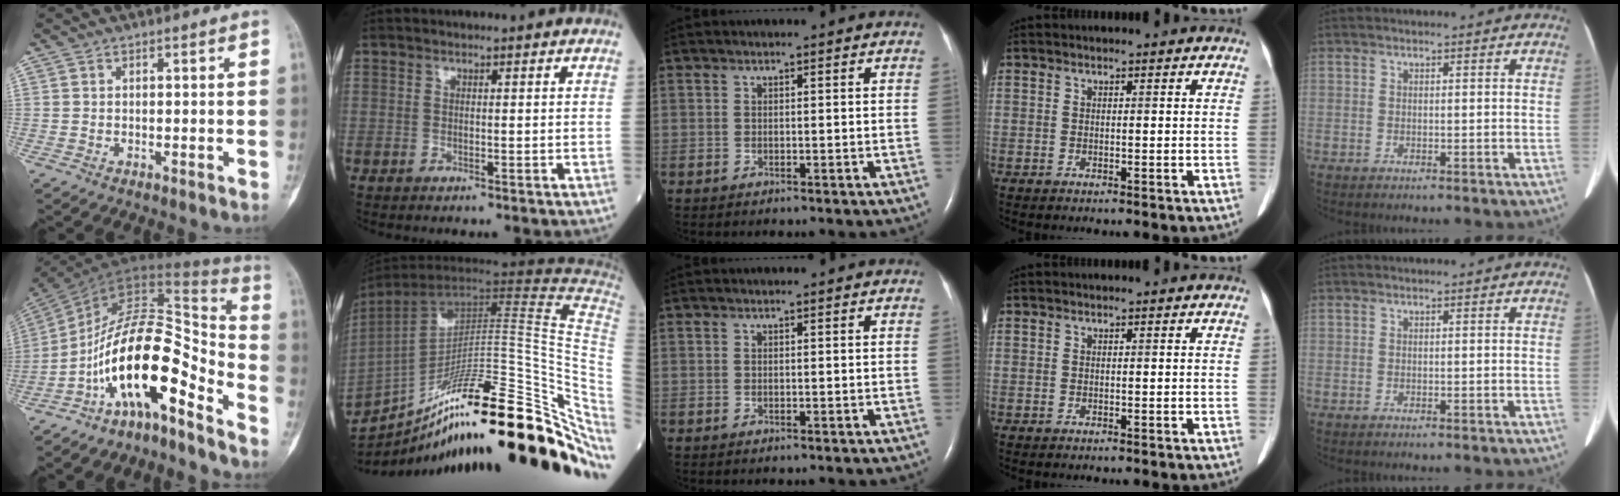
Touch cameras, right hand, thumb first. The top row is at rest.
{"thumb": {"total": 18.2, "force": [-10.6, 6.2, 13.5], "torque": [-0.214, 0.125, -0.183]}, "index": {"total": 37.1, "force": [-21.6, 8.1, 29.1], "torque": [-0.429, -0.005, -0.326]}}